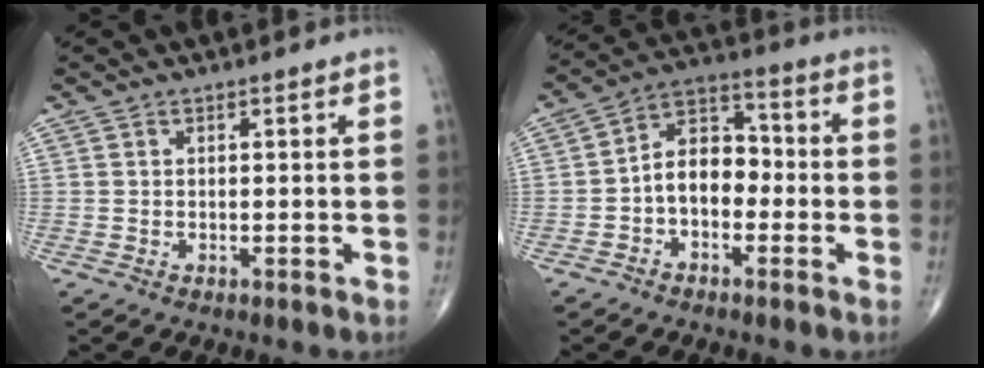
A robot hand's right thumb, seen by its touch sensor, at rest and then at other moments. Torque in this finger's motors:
{"motor_torque": [-0.58, 0.43, 0.36, -0.37, 0.19]}